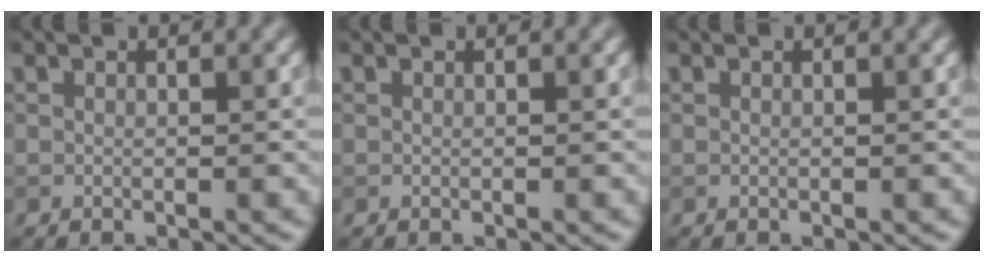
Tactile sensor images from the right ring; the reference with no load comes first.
{"total": 0.0}
{"total": 0.0}